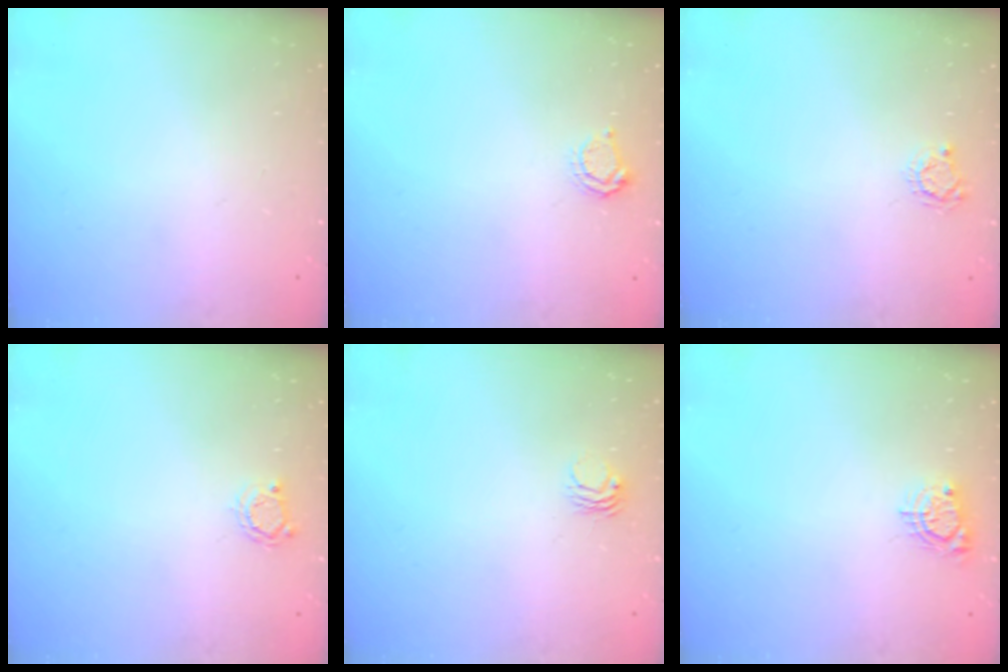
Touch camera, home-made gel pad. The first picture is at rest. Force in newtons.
{"total": 4.2, "press": 4.2, "slide": 0.5}
{"total": 3.4, "press": 3.4, "slide": 0.4}
{"total": 3.1, "press": 3.0, "slide": 0.5}
{"total": 2.7, "press": 2.7, "slide": 0.2}
{"total": 4.8, "press": 4.8, "slide": 0.4}